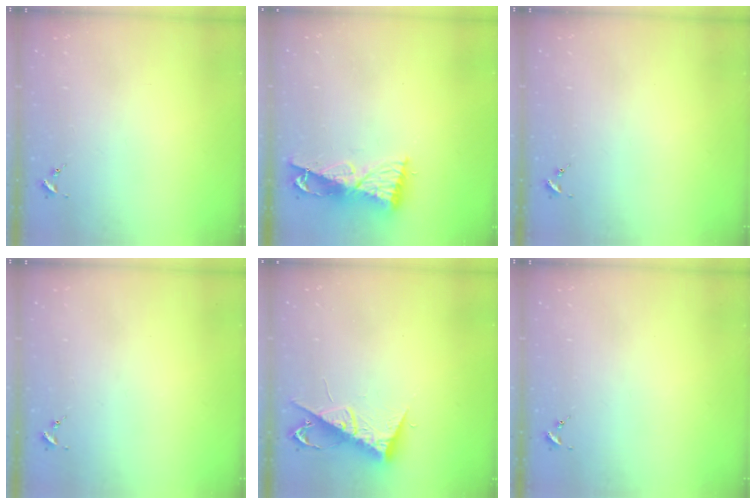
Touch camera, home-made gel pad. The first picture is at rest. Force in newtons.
{"total": 8.9, "press": 8.9, "slide": 0.9}
{"total": 0.0}
{"total": 0.0}
{"total": 12.0, "press": 11.9, "slide": 0.7}
{"total": 0.0}